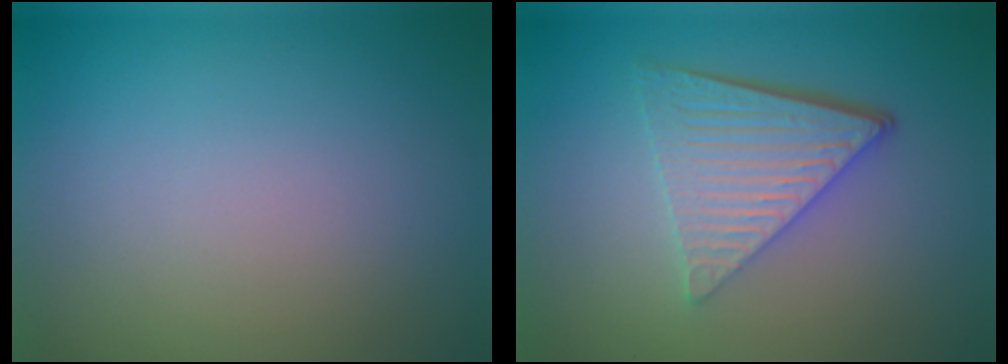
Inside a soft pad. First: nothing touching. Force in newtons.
{"total": 6.1, "press": 4.1, "slide": 4.4}